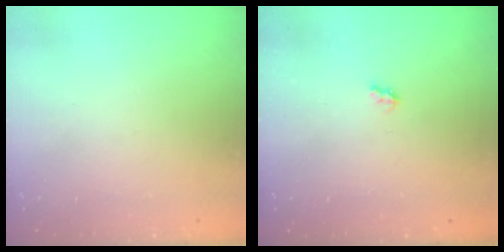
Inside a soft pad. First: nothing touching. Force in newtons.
{"total": 2.6, "press": 2.6, "slide": 0.4}